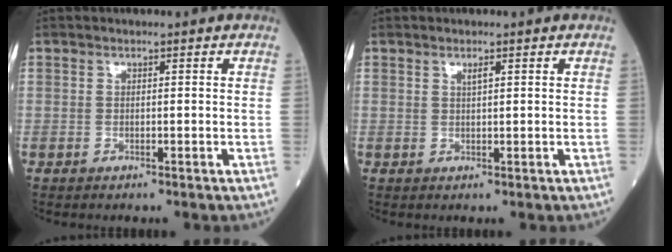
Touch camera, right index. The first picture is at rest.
{"total": 1.0, "force": [0.6, 0.1, 0.8], "torque": [-0.016, -0.002, 0.010]}